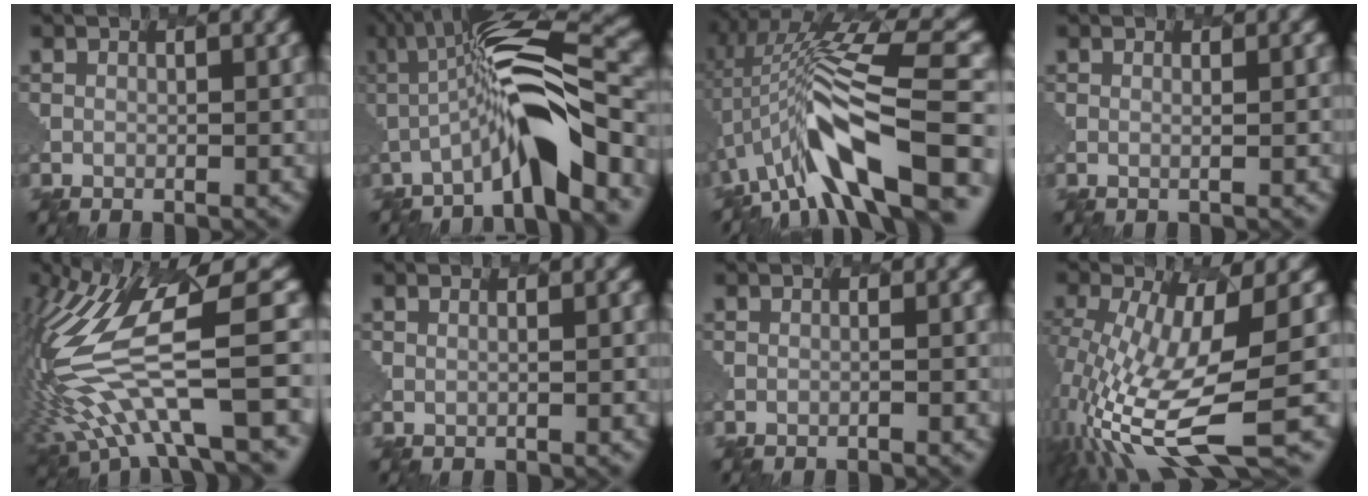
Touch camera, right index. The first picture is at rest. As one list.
[{"total": 6.4, "force": [-2.1, 0.4, 6.1], "torque": [-0.122, 0.034, -0.073]}, {"total": 7.8, "force": [-1.8, 1.6, 7.4], "torque": [-0.153, 0.042, -0.059]}, {"total": 1.6, "force": [1.0, -1.2, -0.5], "torque": [0.021, 0.019, -0.001]}, {"total": 9.5, "force": [1.1, 2.6, 9.1], "torque": [-0.231, 0.037, 0.001]}, {"total": 1.1, "force": [1.0, -0.3, -0.2], "torque": [0.023, 0.022, 0.000]}, {"total": 0.8, "force": [-0.1, -0.7, -0.4], "torque": [0.011, 0.010, -0.011]}, {"total": 7.2, "force": [-2.9, 0.8, 6.5], "torque": [-0.181, -0.004, -0.069]}]